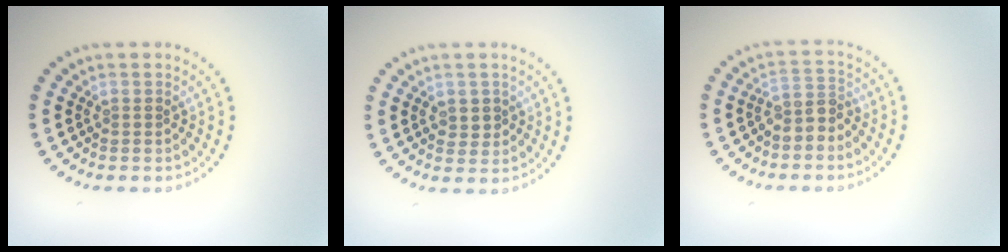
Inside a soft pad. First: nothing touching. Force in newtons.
{"total": 1.3, "press": 1.3, "slide": 0.3}
{"total": 2.4, "press": 1.9, "slide": 1.5}